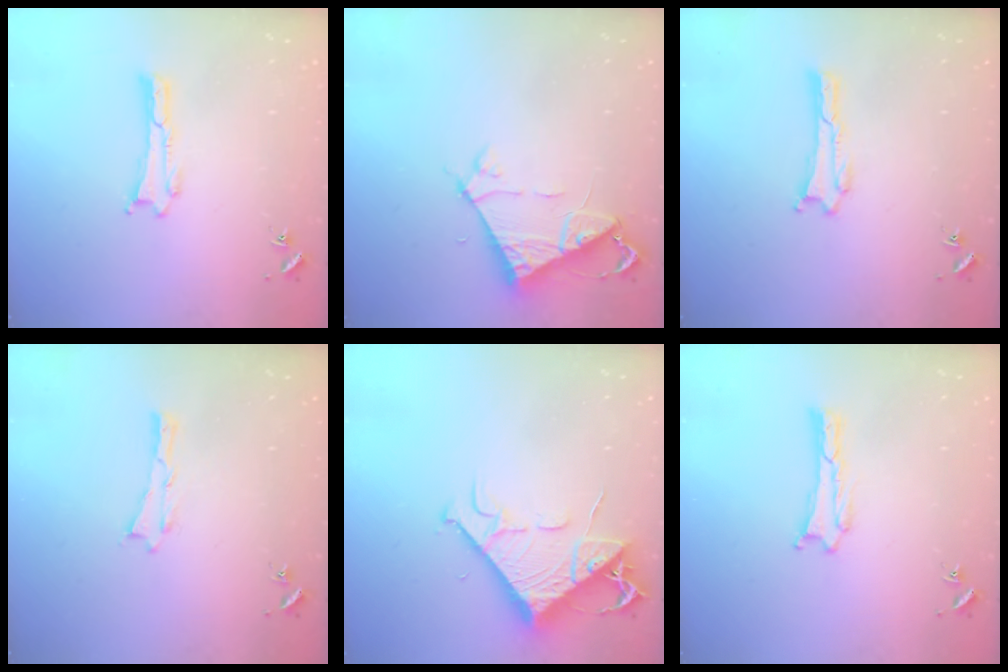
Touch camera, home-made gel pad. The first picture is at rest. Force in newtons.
{"total": 6.9, "press": 6.9, "slide": 0.7}
{"total": 0.0}
{"total": 0.0}
{"total": 9.2, "press": 9.1, "slide": 1.2}
{"total": 0.0}